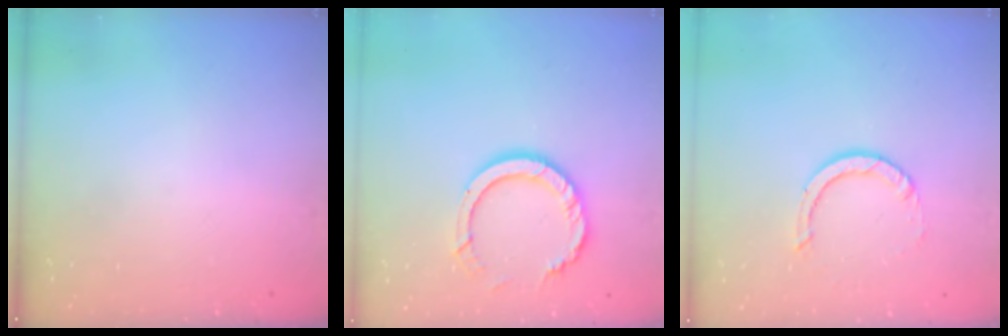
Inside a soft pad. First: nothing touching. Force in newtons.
{"total": 10.1, "press": 10.1, "slide": 0.9}
{"total": 2.9, "press": 2.9, "slide": 0.2}